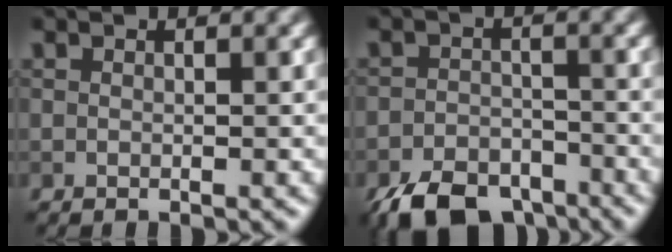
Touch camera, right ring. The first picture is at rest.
{"total": 6.5, "force": [-4.8, 3.3, 2.9], "torque": [-0.047, -0.011, -0.085]}